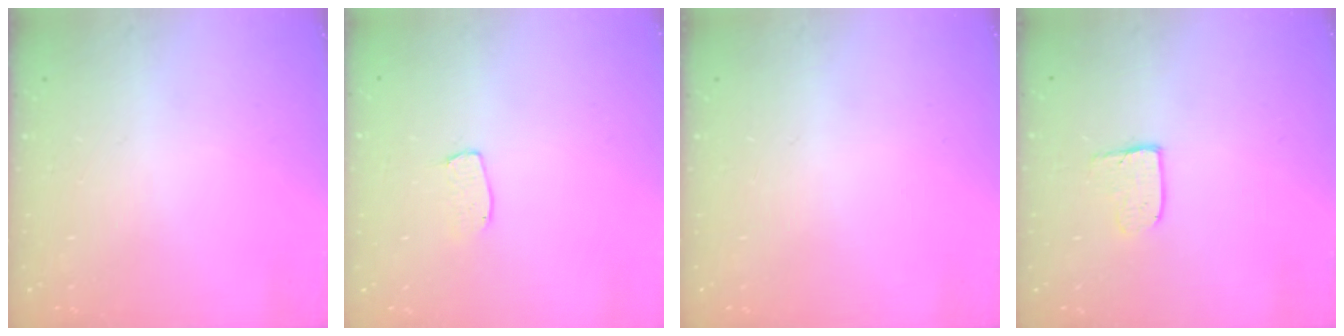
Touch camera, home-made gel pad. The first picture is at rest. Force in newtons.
{"total": 4.5, "press": 4.5, "slide": 0.2}
{"total": 0.0}
{"total": 4.0, "press": 4.0, "slide": 0.4}